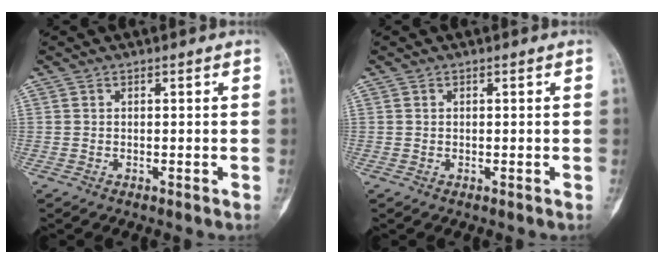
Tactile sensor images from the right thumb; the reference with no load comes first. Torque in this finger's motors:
{"motor_torque": [-0.39, 0.08, 0.00, -0.13, -0.11]}